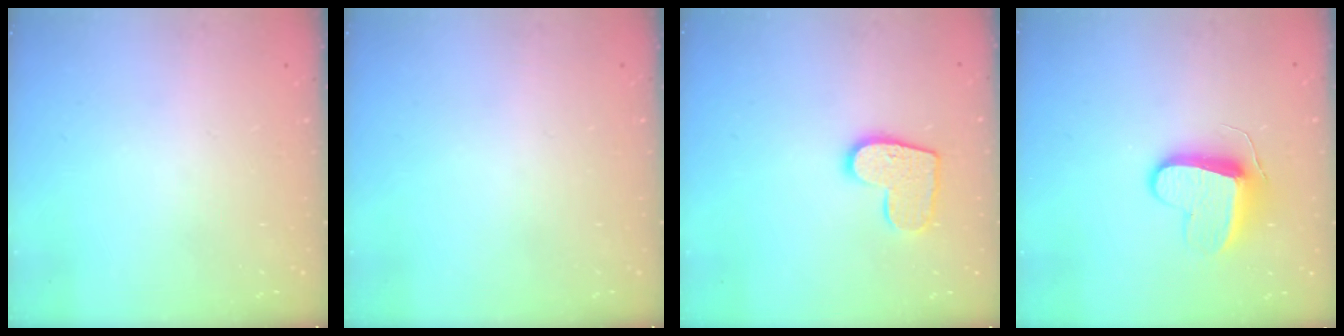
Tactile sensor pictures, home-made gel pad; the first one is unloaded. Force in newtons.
{"total": 0.0}
{"total": 11.6, "press": 11.5, "slide": 0.5}
{"total": 10.3, "press": 10.2, "slide": 1.2}